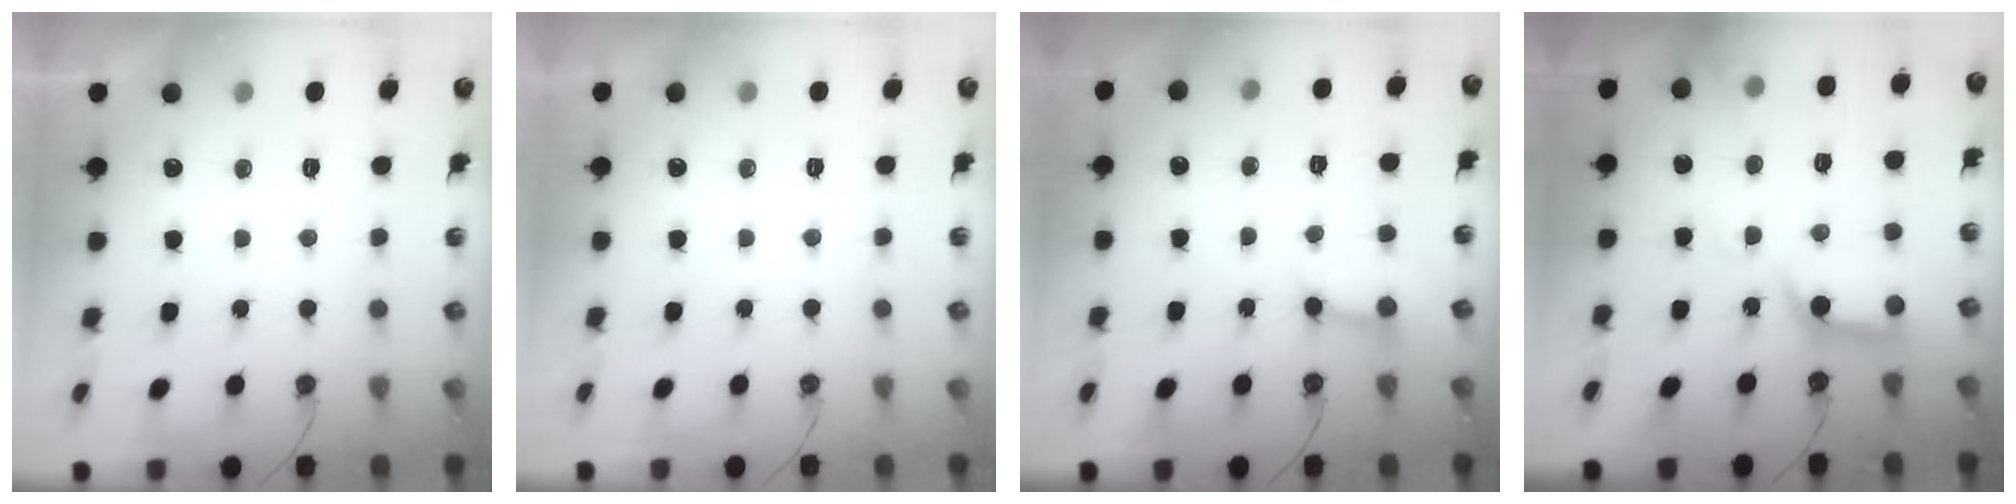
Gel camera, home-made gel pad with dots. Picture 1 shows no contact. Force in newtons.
{"total": 0.0}
{"total": 4.0, "press": 4.0, "slide": 0.6}
{"total": 13.3, "press": 13.2, "slide": 1.5}